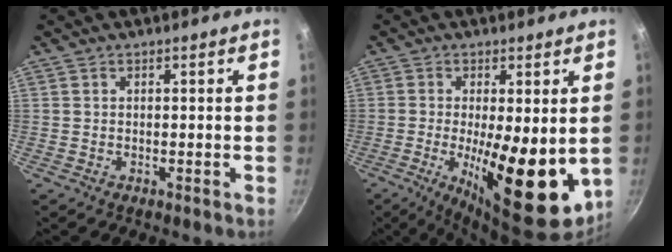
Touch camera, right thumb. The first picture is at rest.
{"total": 16.8, "force": [-1.7, 5.8, 15.7], "torque": [-0.222, -0.021, -0.017]}